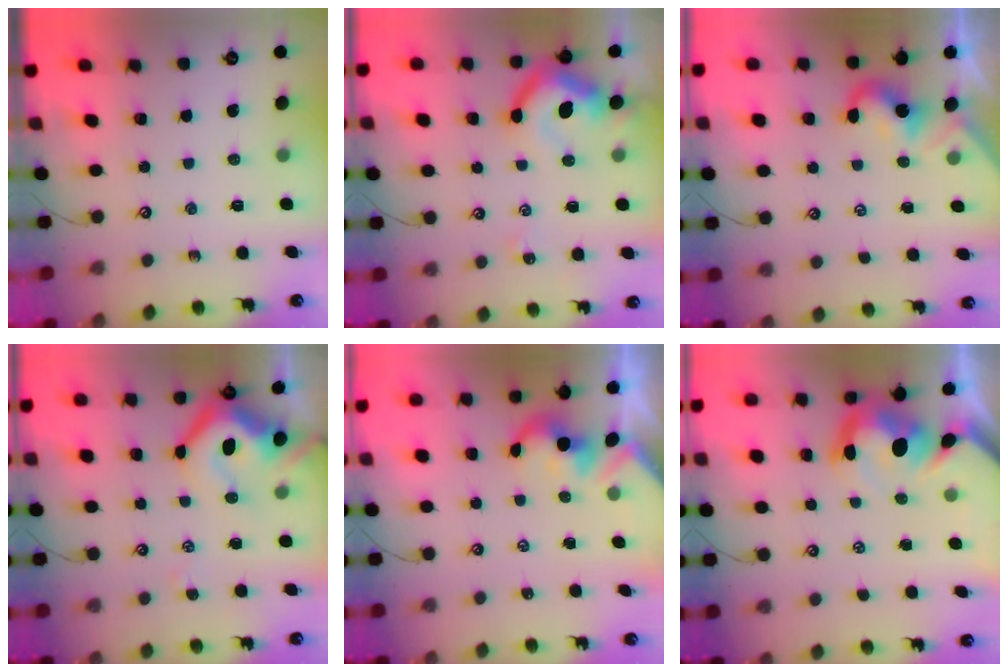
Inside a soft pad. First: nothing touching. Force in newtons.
{"total": 10.3, "press": 10.2, "slide": 1.5}
{"total": 0.0}
{"total": 11.8, "press": 11.6, "slide": 2.0}
{"total": 2.0, "press": 1.9, "slide": 0.4}
{"total": 9.5, "press": 9.3, "slide": 1.8}